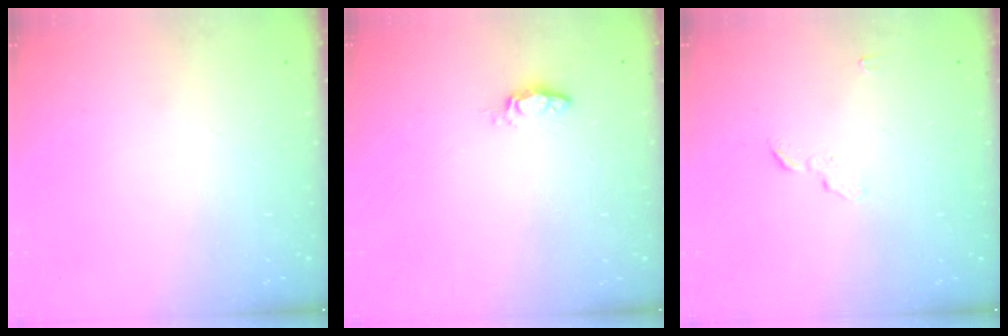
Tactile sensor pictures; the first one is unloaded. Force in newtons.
{"total": 2.8, "press": 2.8, "slide": 0.4}
{"total": 3.7, "press": 3.7, "slide": 0.4}